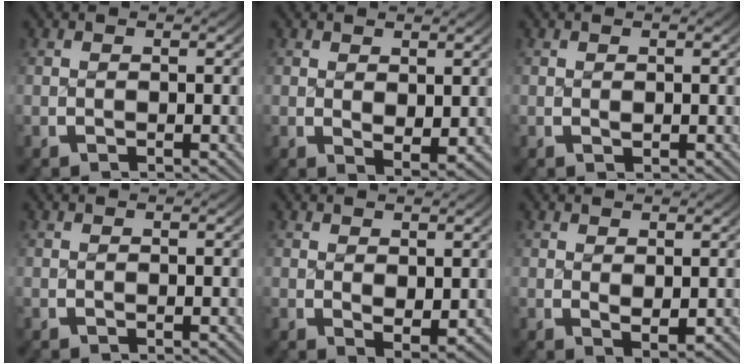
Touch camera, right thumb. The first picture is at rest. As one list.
[{"total": 1.9, "force": [0.8, 1.1, 1.4], "torque": [-0.020, -0.010, 0.021]}, {"total": 0.6, "force": [0.2, 0.3, 0.4], "torque": [-0.007, -0.004, 0.008]}, {"total": 0.0}, {"total": 2.0, "force": [0.8, 1.1, 1.5], "torque": [-0.022, -0.011, 0.021]}, {"total": 1.5, "force": [0.8, 0.7, 1.1], "torque": [-0.017, -0.008, 0.022]}]